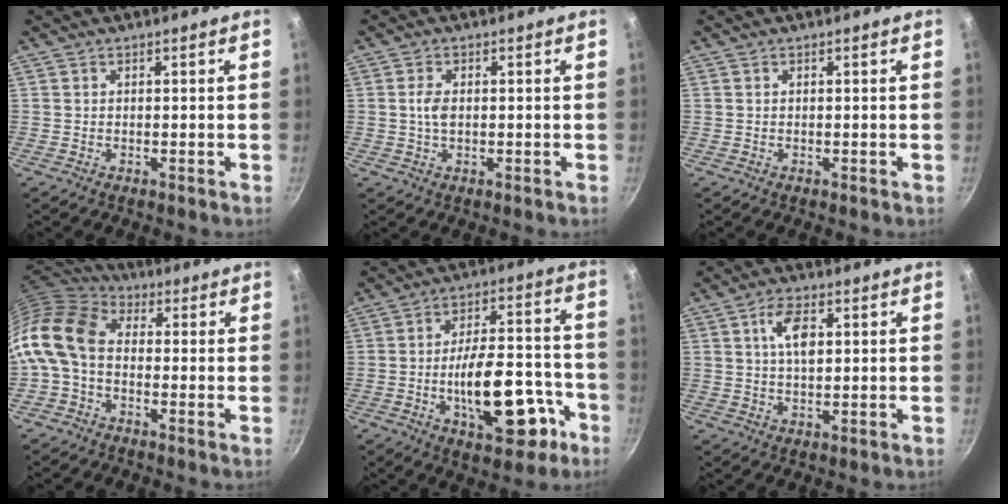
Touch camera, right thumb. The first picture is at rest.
{"total": 2.3, "force": [0.0, 1.3, 2.0], "torque": [-0.039, 0.004, -0.002]}
{"total": 0.0}
{"total": 14.6, "force": [-1.7, 10.2, 10.3], "torque": [-0.214, 0.037, -0.058]}
{"total": 18.3, "force": [-6.5, 8.6, 14.8], "torque": [-0.189, 0.053, -0.080]}
{"total": 6.4, "force": [1.6, 3.2, 5.3], "torque": [-0.085, -0.001, 0.028]}